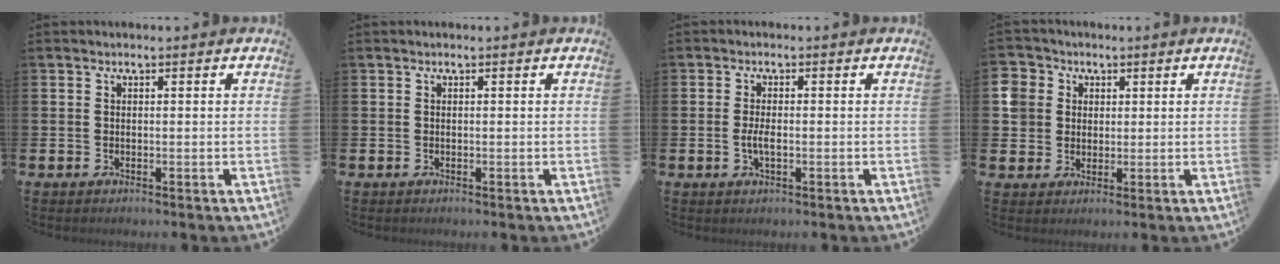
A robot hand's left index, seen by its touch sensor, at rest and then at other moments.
{"total": 0.0}
{"total": 2.2, "force": [-0.3, 0.8, 2.0], "torque": [-0.029, -0.004, -0.007]}
{"total": 4.9, "force": [1.7, 4.6, 0.0], "torque": [-0.011, 0.007, 0.027]}